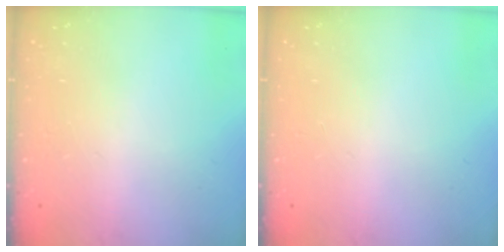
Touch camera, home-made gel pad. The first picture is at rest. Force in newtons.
{"total": 0.0}